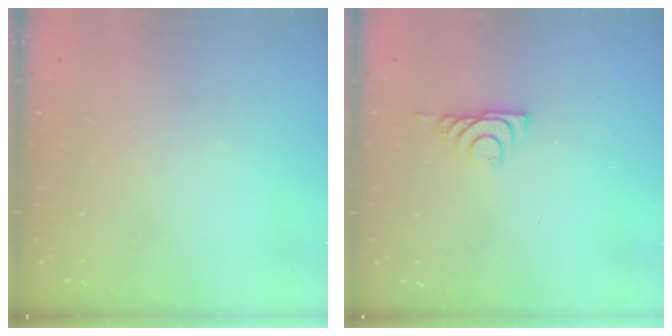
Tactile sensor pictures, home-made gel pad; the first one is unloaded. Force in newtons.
{"total": 5.8, "press": 5.7, "slide": 0.8}